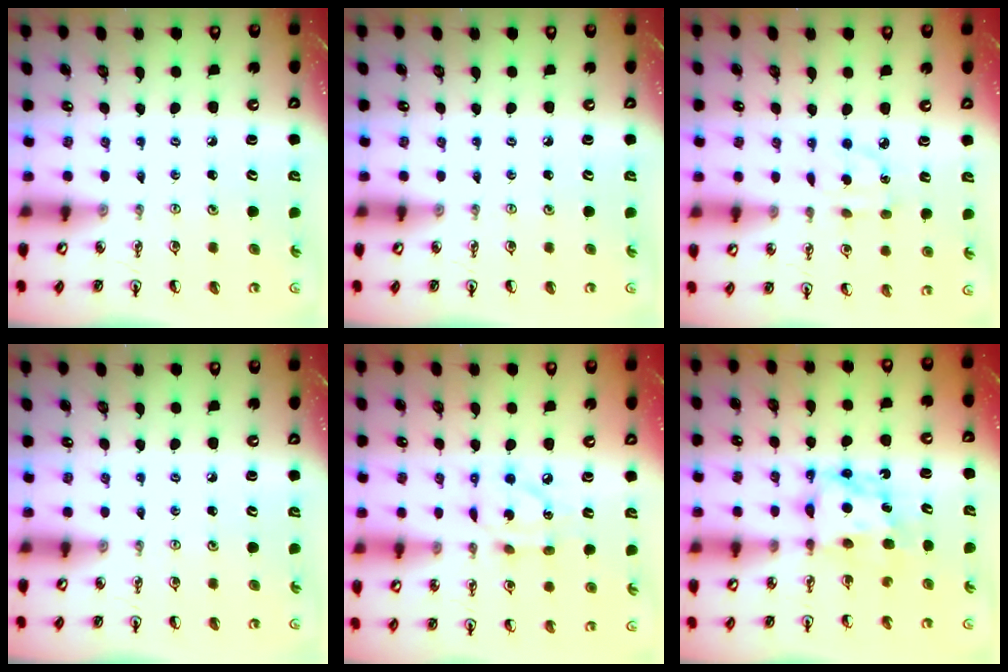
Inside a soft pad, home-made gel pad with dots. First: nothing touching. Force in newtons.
{"total": 0.0}
{"total": 5.1, "press": 5.1, "slide": 0.6}
{"total": 0.0}
{"total": 8.3, "press": 8.3, "slide": 0.2}
{"total": 7.1, "press": 7.1, "slide": 0.3}